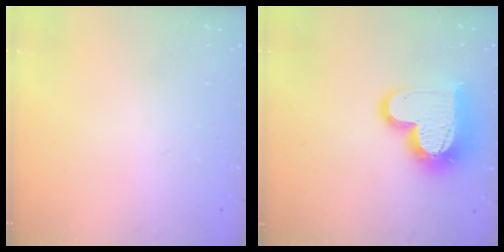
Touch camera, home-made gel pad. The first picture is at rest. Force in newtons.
{"total": 17.1, "press": 17.0, "slide": 1.4}